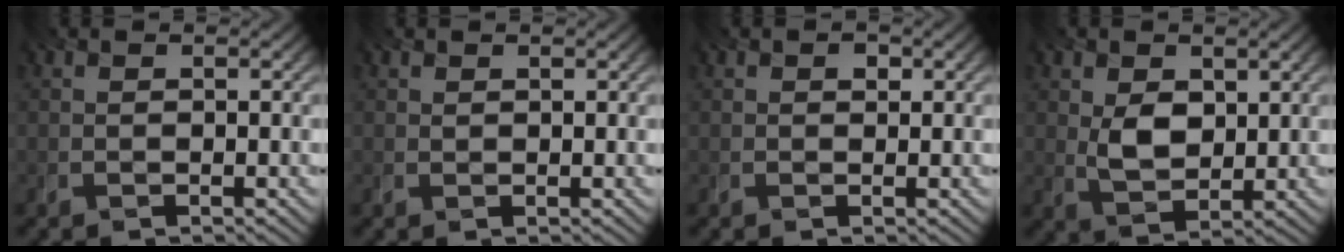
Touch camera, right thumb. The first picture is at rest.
{"total": 0.6, "force": [0.6, 0.1, -0.1], "torque": [0.000, -0.001, 0.013]}
{"total": 1.0, "force": [0.5, 0.7, 0.5], "torque": [-0.005, 0.001, 0.008]}
{"total": 4.5, "force": [1.3, 3.0, 3.1], "torque": [-0.069, -0.006, 0.029]}